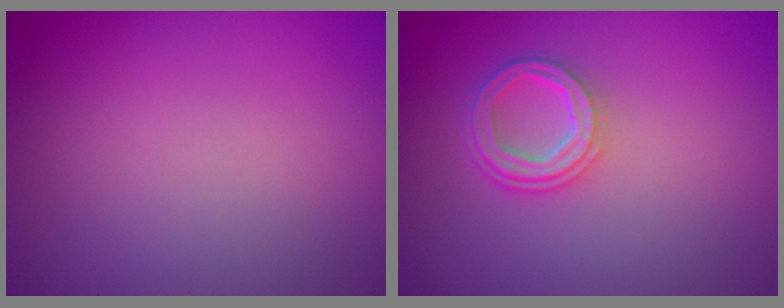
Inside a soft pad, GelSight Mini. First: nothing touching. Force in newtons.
{"total": 3.7, "press": 2.8, "slide": 2.4}